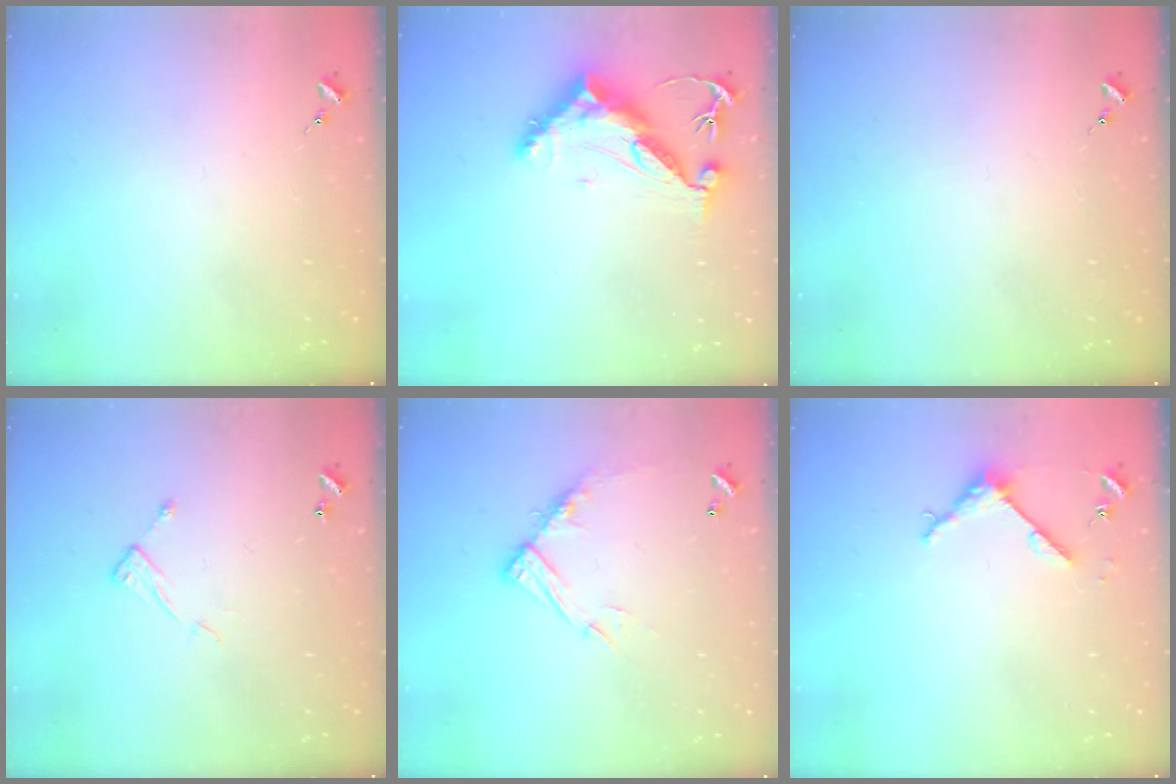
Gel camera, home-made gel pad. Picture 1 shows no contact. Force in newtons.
{"total": 11.4, "press": 11.4, "slide": 0.8}
{"total": 0.0}
{"total": 6.2, "press": 6.2, "slide": 0.4}
{"total": 12.8, "press": 12.8, "slide": 1.0}
{"total": 4.5, "press": 4.5, "slide": 0.5}